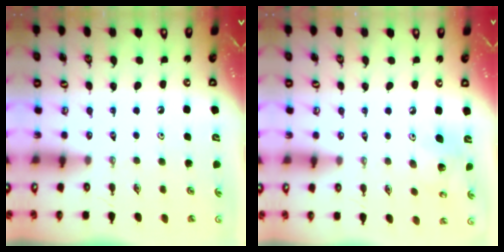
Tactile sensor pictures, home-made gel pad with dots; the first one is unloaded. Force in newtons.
{"total": 9.6, "press": 9.4, "slide": 1.9}